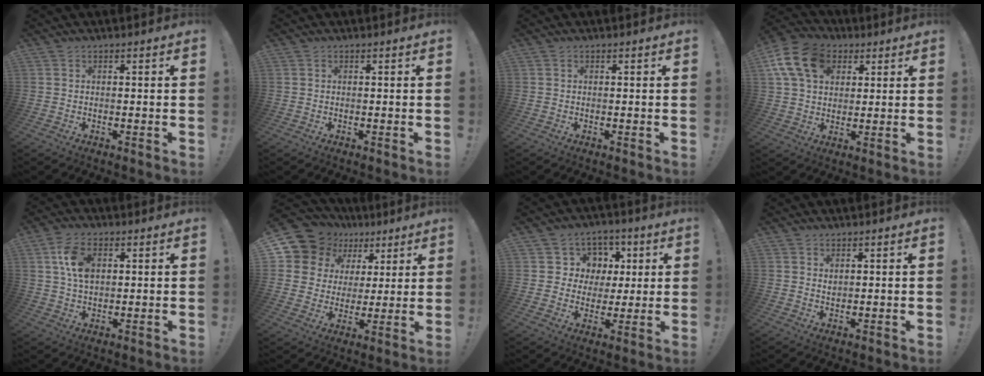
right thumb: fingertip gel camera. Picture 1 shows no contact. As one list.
[{"total": 0.0}, {"total": 0.0}, {"total": 15.4, "force": [5.9, 11.2, 8.8], "torque": [-0.148, -0.017, 0.116]}, {"total": 8.7, "force": [2.4, 5.4, 6.3], "torque": [-0.115, 0.000, 0.043]}, {"total": 13.3, "force": [7.8, 9.9, 4.2], "torque": [-0.078, -0.051, 0.162]}, {"total": 8.8, "force": [1.7, 8.5, 1.5], "torque": [-0.017, -0.013, 0.039]}, {"total": 1.3, "force": [1.0, 0.7, 0.4], "torque": [0.000, -0.005, 0.019]}]